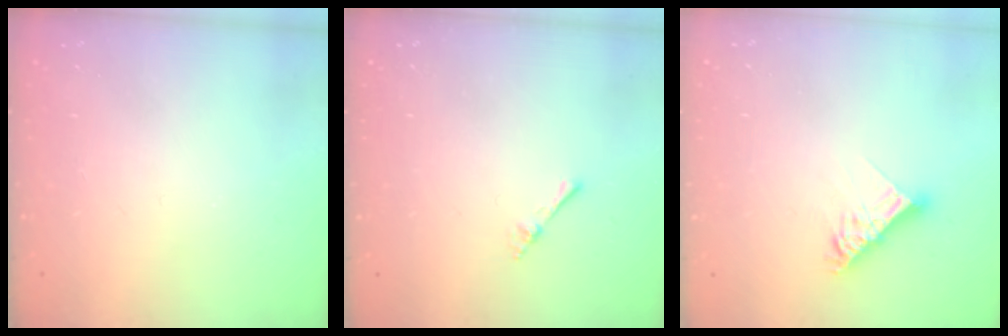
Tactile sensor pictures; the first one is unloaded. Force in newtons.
{"total": 2.2, "press": 2.2, "slide": 0.3}
{"total": 9.8, "press": 9.8, "slide": 0.8}